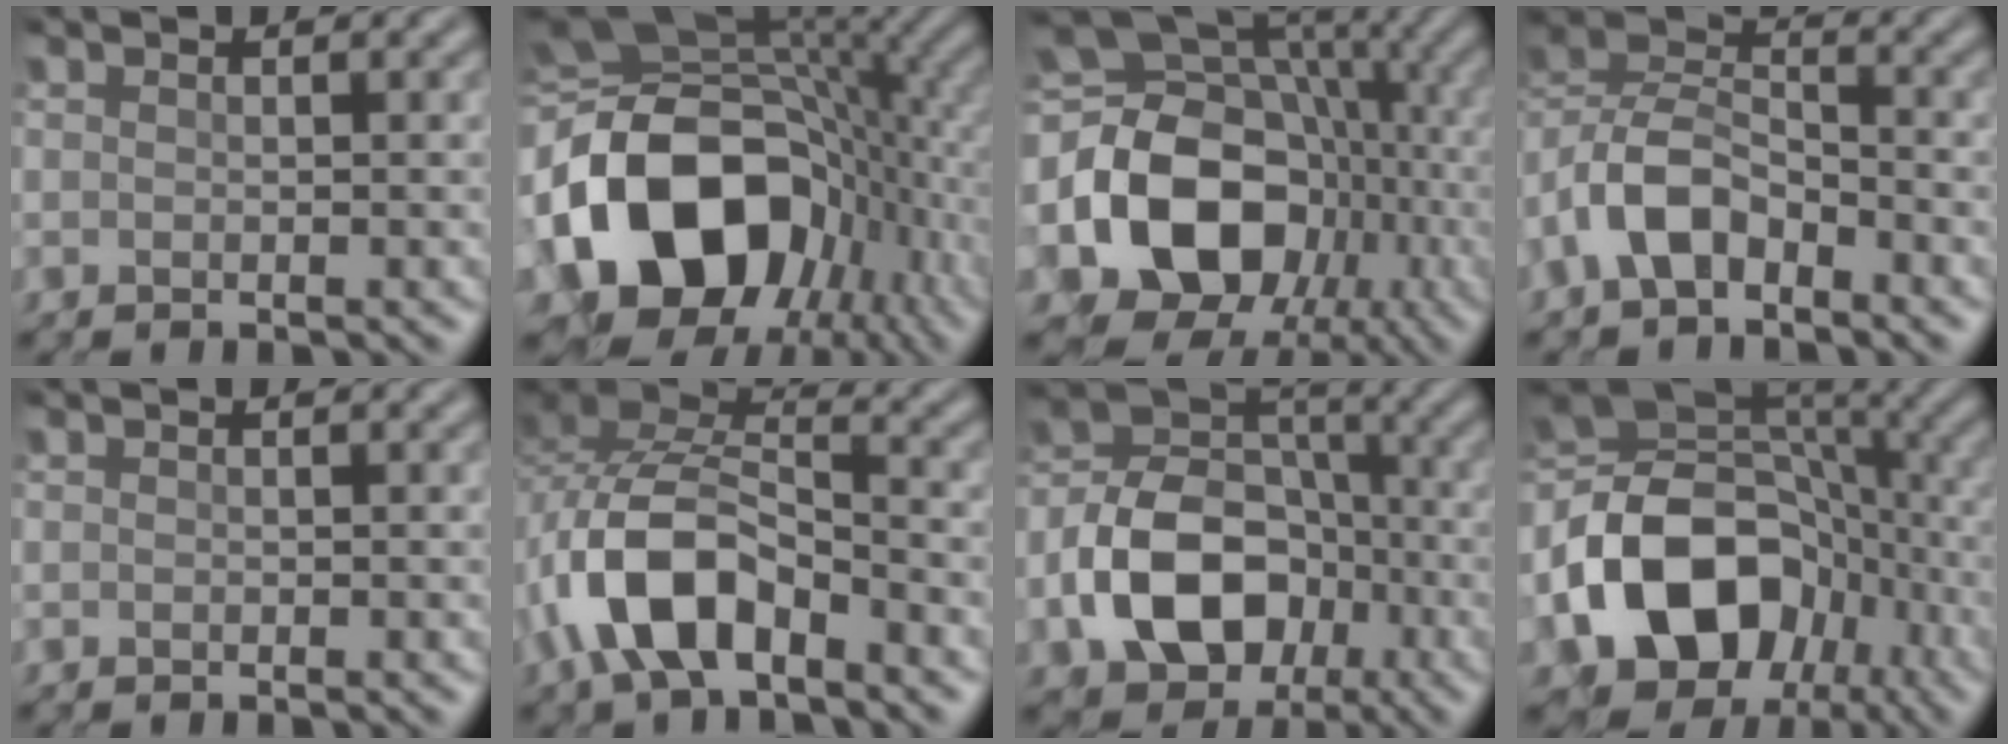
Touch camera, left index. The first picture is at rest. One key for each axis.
{"total": 15.7, "fx": -3.8, "fy": 10.9, "fz": 10.7, "tx": -0.191, "ty": -0.003, "tz": -0.066}
{"total": 17.8, "fx": -1.8, "fy": 13.9, "fz": 10.9, "tx": -0.204, "ty": -0.012, "tz": -0.015}
{"total": 6.0, "fx": -3.3, "fy": 3.2, "fz": 3.8, "tx": -0.083, "ty": 0.012, "tz": -0.075}
{"total": 0.0}
{"total": 7.9, "fx": -3.7, "fy": 3.8, "fz": 5.8, "tx": -0.121, "ty": 0.010, "tz": -0.075}
{"total": 10.8, "fx": -3.8, "fy": 7.8, "fz": 6.5, "tx": -0.127, "ty": 0.007, "tz": -0.074}
{"total": 14.4, "fx": -4.8, "fy": 10.5, "fz": 8.6, "tx": -0.170, "ty": -0.002, "tz": -0.087}